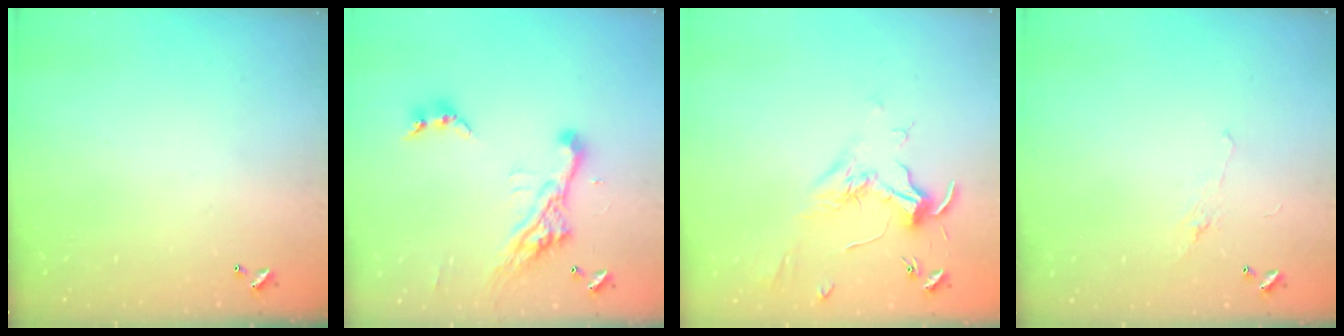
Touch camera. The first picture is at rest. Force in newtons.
{"total": 14.0, "press": 13.9, "slide": 1.7}
{"total": 1.9, "press": 1.7, "slide": 0.8}
{"total": 2.2, "press": 2.1, "slide": 0.8}